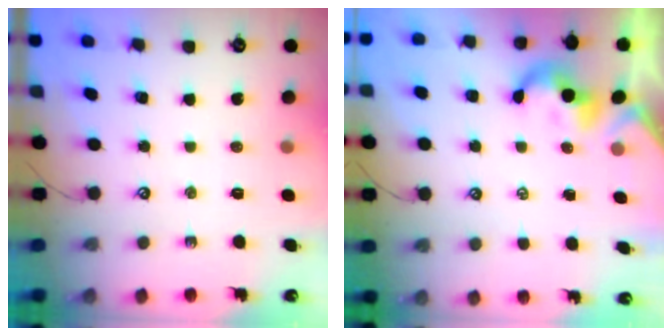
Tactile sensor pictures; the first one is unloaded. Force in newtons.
{"total": 1.8, "press": 1.7, "slide": 0.5}